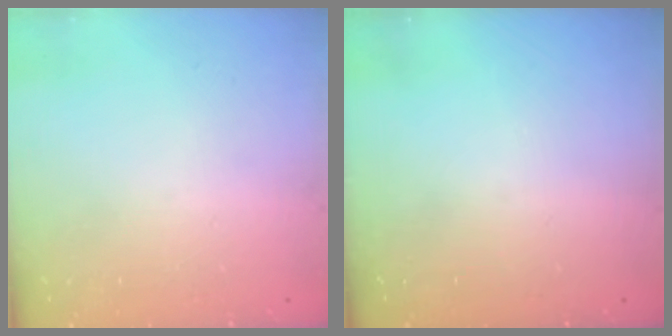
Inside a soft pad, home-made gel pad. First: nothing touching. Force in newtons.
{"total": 0.0}